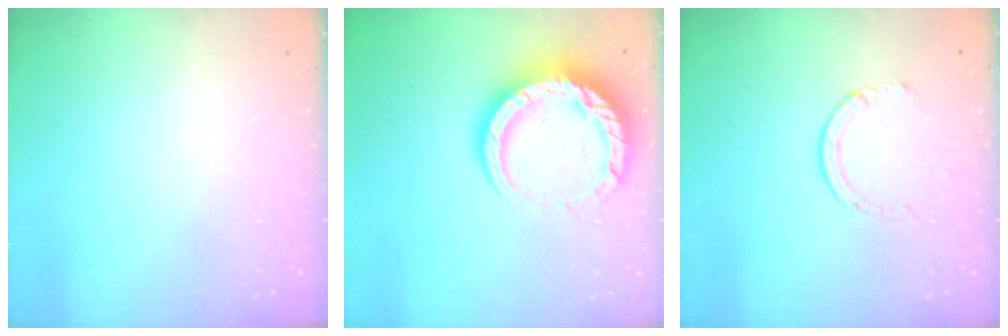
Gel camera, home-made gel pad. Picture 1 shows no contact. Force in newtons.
{"total": 14.0, "press": 14.0, "slide": 1.2}
{"total": 2.9, "press": 2.9, "slide": 0.4}